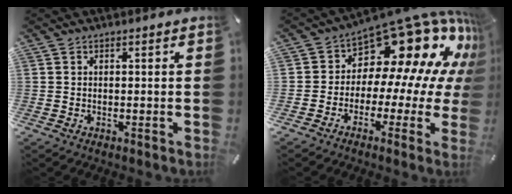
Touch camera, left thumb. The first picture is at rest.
{"total": 18.0, "force": [11.0, 9.7, 10.4], "torque": [-0.157, -0.100, 0.189]}